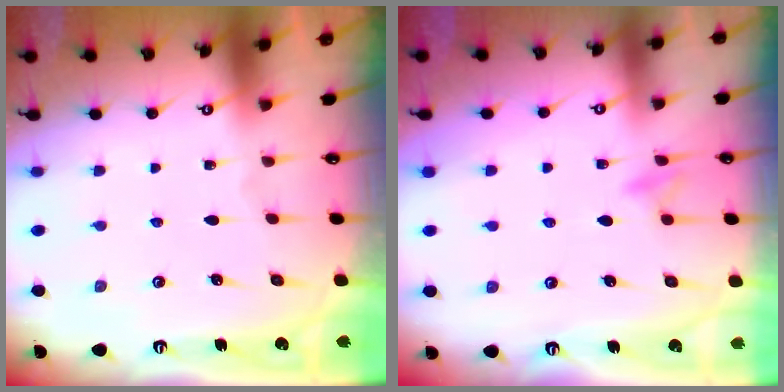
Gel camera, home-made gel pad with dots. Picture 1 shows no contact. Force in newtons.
{"total": 7.9, "press": 7.9, "slide": 0.8}